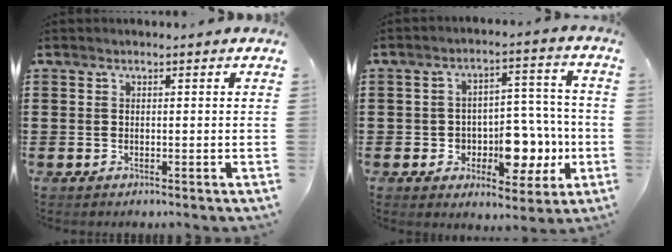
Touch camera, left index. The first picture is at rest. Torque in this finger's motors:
{"motor_torque": [1.68, 0.46, 0.35, 0.16]}